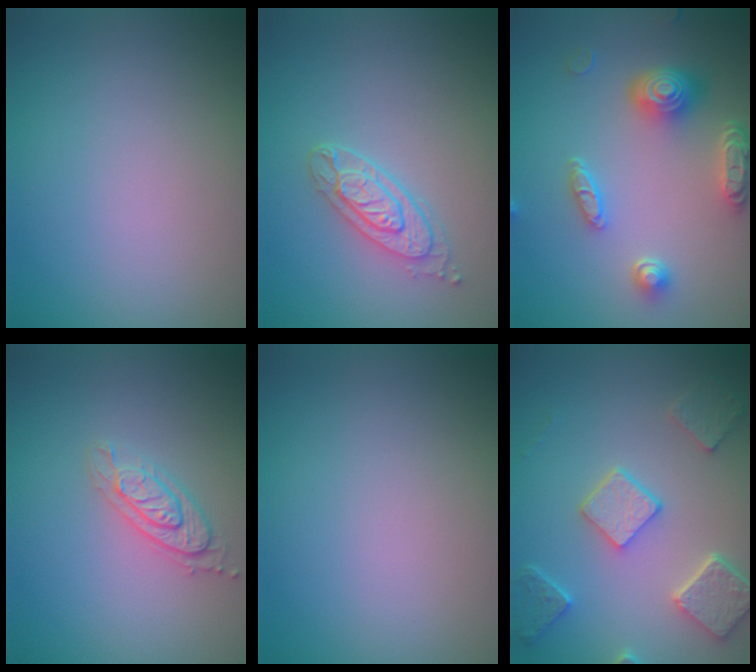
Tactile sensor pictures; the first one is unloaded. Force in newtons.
{"total": 2.9, "press": 2.5, "slide": 1.5}
{"total": 4.8, "press": 3.9, "slide": 2.7}
{"total": 2.1, "press": 2.1, "slide": 0.4}
{"total": 0.0}
{"total": 5.0, "press": 4.0, "slide": 3.0}